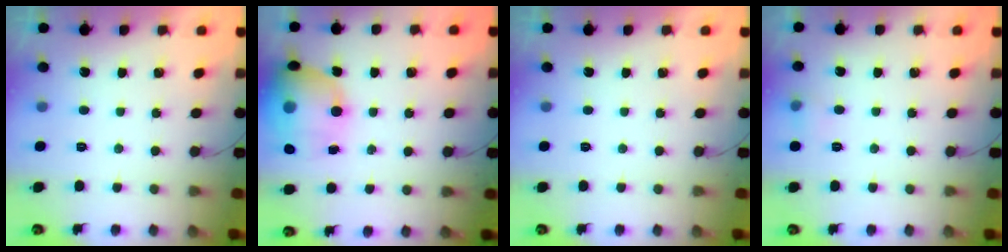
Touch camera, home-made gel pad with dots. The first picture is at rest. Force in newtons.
{"total": 16.7, "press": 16.5, "slide": 2.5}
{"total": 0.0}
{"total": 4.6, "press": 4.4, "slide": 1.4}